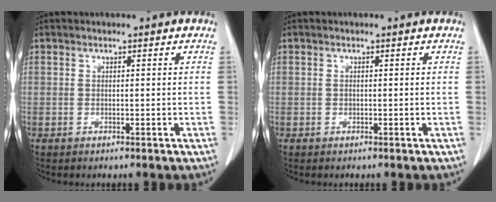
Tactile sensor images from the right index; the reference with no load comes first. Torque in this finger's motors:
{"motor_torque": [-0.08, 0.04, 0.03, 0.01]}